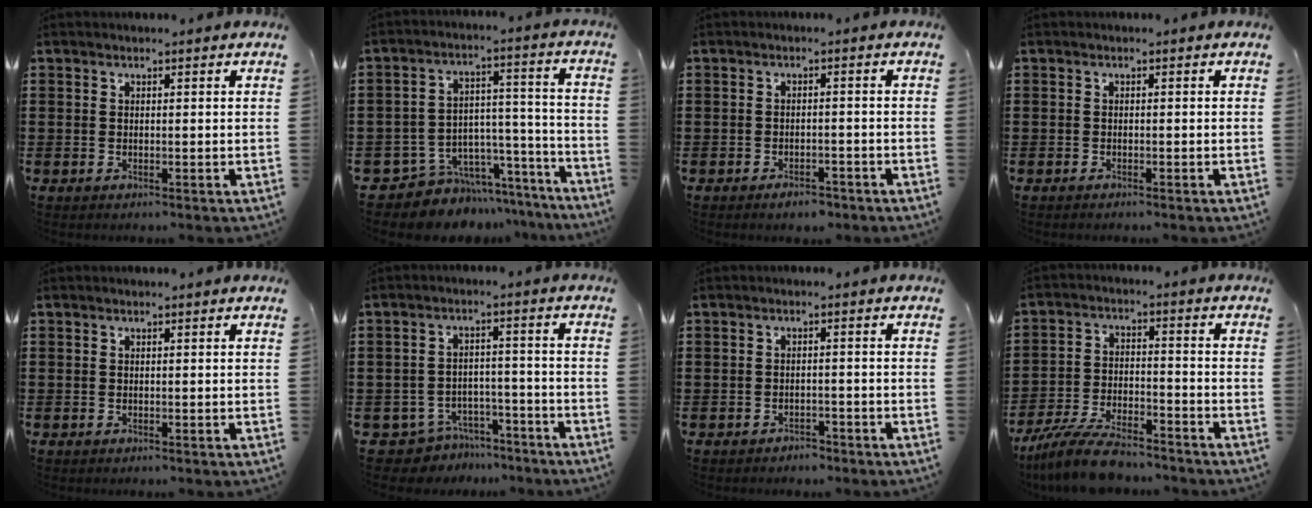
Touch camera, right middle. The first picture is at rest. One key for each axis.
{"total": 6.9, "fx": -5.9, "fy": 3.7, "fz": 0.0, "tx": -0.002, "ty": 0.012, "tz": -0.110}
{"total": 2.5, "fx": -2.3, "fy": 0.7, "fz": 0.6, "tx": -0.014, "ty": 0.004, "tz": -0.047}
{"total": 1.0, "fx": -0.9, "fy": 0.2, "fz": 0.2, "tx": -0.007, "ty": 0.000, "tz": -0.019}
{"total": 0.0}
{"total": 4.9, "fx": -4.5, "fy": 1.7, "fz": 0.7, "tx": -0.034, "ty": 0.007, "tz": -0.097}
{"total": 2.1, "fx": -2.0, "fy": 0.5, "fz": -0.1, "tx": -0.006, "ty": 0.004, "tz": -0.046}
{"total": 9.4, "fx": -8.3, "fy": 1.8, "fz": 3.9, "tx": -0.075, "ty": 0.020, "tz": -0.158}